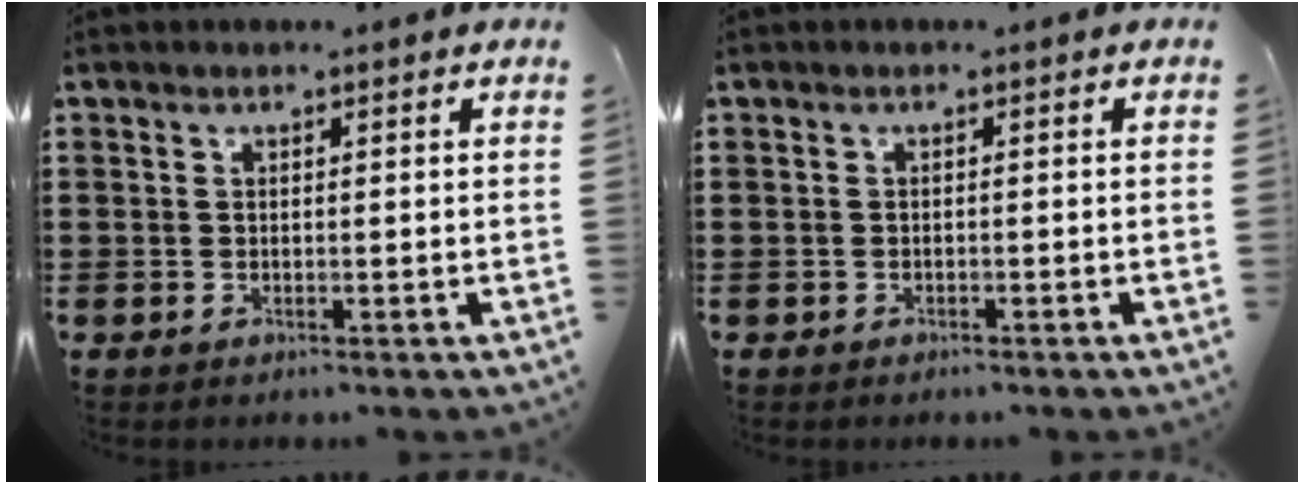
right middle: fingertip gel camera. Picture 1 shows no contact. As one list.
[{"total": 0.7, "force": [-0.6, 0.3, -0.1], "torque": [0.001, 0.003, -0.014]}]